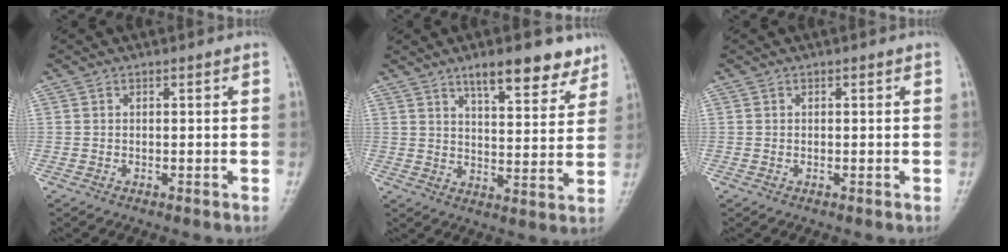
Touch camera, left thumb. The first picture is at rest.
{"total": 11.1, "force": [7.8, 3.7, 7.1], "torque": [-0.069, -0.045, 0.116]}
{"total": 0.0}